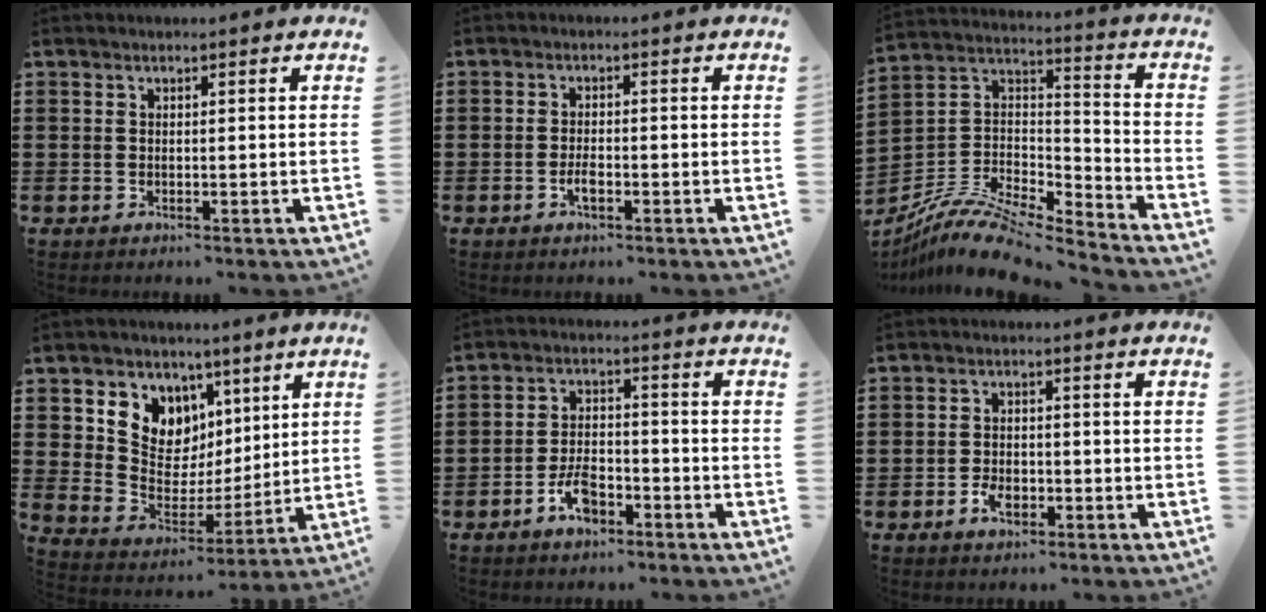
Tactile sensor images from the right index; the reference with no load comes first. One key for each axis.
{"total": 2.4, "fx": -1.1, "fy": 0.8, "fz": 2.0, "tx": -0.046, "ty": -0.002, "tz": -0.022}
{"total": 10.4, "fx": -8.7, "fy": 2.7, "fz": 4.9, "tx": -0.099, "ty": 0.017, "tz": -0.173}
{"total": 7.7, "fx": 4.2, "fy": 6.3, "fz": 1.4, "tx": -0.063, "ty": -0.041, "tz": 0.077}
{"total": 5.7, "fx": -3.4, "fy": 2.7, "fz": 3.7, "tx": -0.080, "ty": 0.006, "tz": -0.067}
{"total": 3.2, "fx": -1.6, "fy": 1.8, "fz": 2.1, "tx": -0.039, "ty": 0.002, "tz": -0.029}